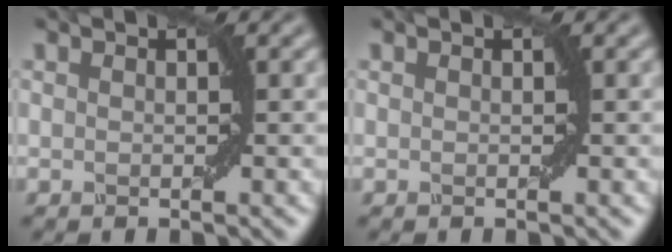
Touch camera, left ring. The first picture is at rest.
{"total": 0.0}